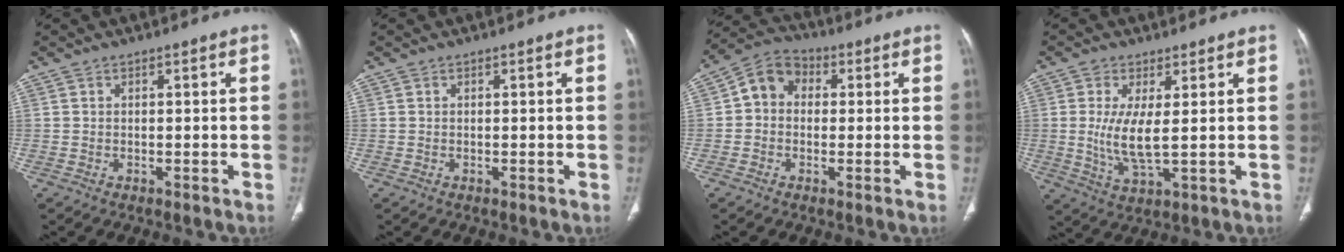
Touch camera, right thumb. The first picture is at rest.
{"total": 0.0}
{"total": 7.4, "force": [0.4, 6.2, 4.1], "torque": [-0.050, 0.024, -0.008]}
{"total": 7.5, "force": [0.6, 2.6, 7.1], "torque": [-0.150, -0.016, 0.014]}